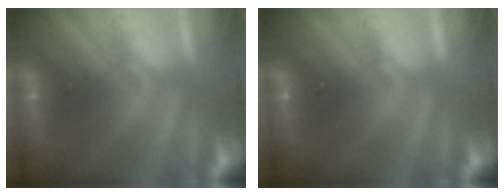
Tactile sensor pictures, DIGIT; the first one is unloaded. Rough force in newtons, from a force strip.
{"total": 0.0}